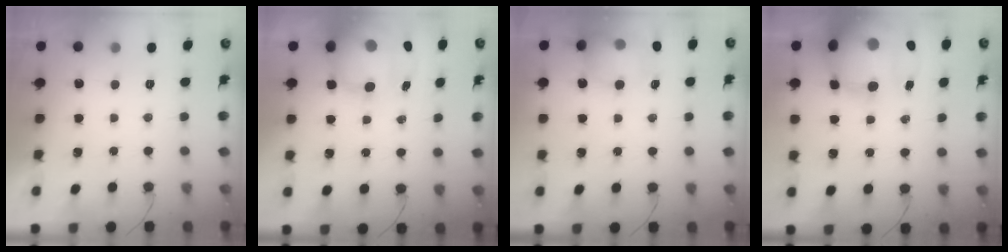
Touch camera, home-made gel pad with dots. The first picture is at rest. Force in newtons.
{"total": 14.6, "press": 14.2, "slide": 3.6}
{"total": 12.7, "press": 12.5, "slide": 2.0}
{"total": 21.4, "press": 20.8, "slide": 5.2}